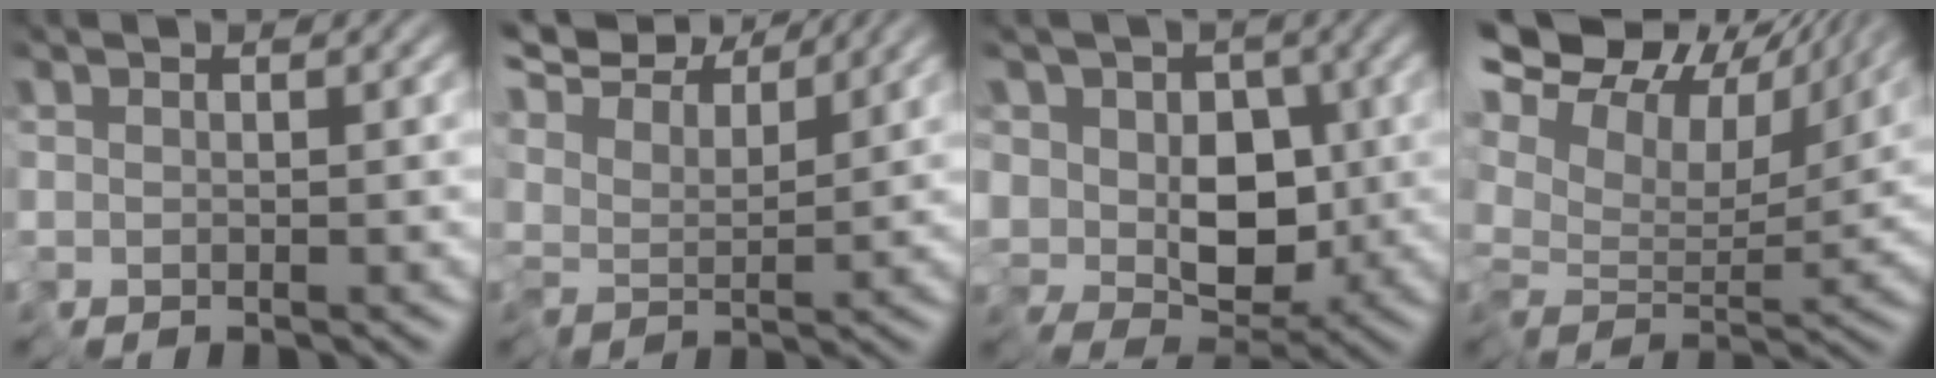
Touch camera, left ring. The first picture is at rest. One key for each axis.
{"total": 7.2, "fx": 6.2, "fy": 2.0, "fz": 2.9, "tx": -0.082, "ty": 0.022, "tz": 0.095}
{"total": 7.9, "fx": 2.7, "fy": 6.1, "fz": 4.2, "tx": -0.071, "ty": 0.019, "tz": 0.032}
{"total": 11.9, "fx": 8.2, "fy": 5.7, "fz": 6.5, "tx": -0.172, "ty": 0.037, "tz": 0.140}